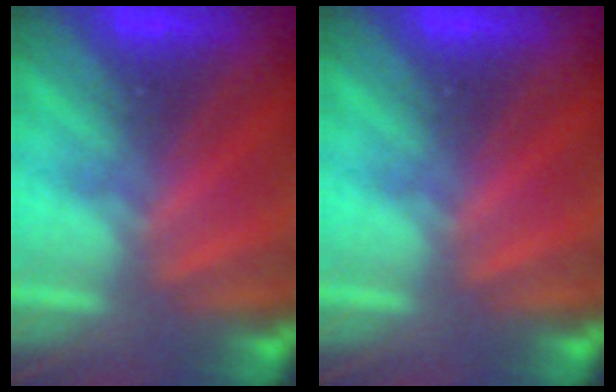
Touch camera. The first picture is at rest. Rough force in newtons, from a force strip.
{"total": 0.0}